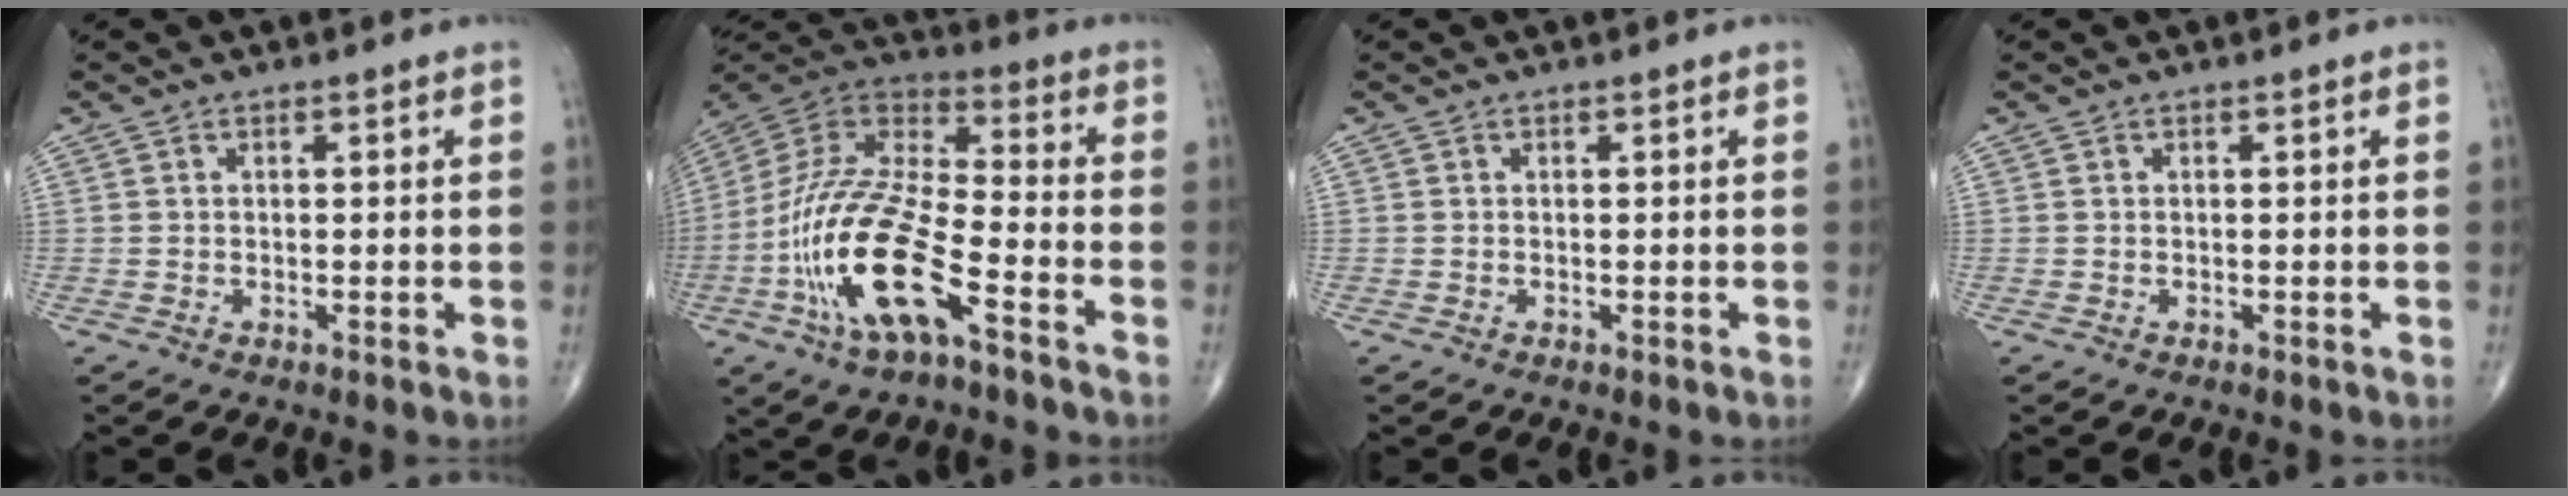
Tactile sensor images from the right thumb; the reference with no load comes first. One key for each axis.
{"total": 20.8, "fx": -8.7, "fy": 7.1, "fz": 17.5, "tx": -0.370, "ty": 0.040, "tz": -0.162}
{"total": 0.0}
{"total": 0.0}